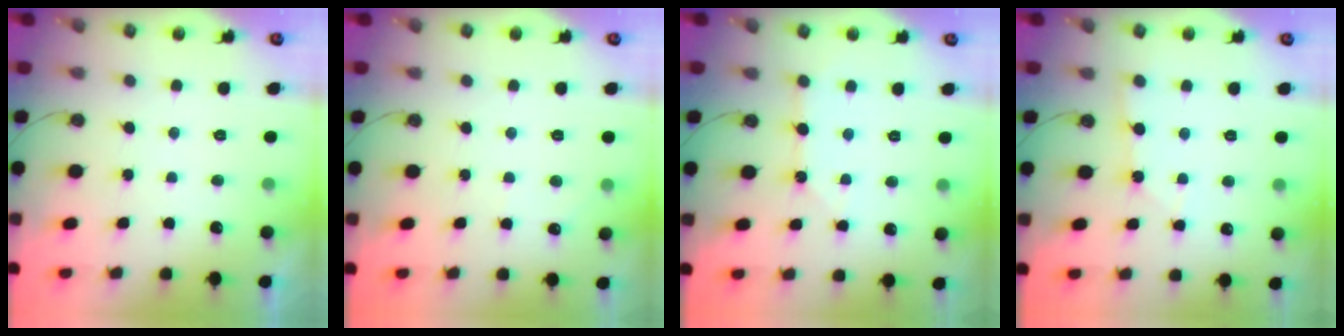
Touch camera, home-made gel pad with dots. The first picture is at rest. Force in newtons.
{"total": 2.7, "press": 2.6, "slide": 0.4}
{"total": 3.9, "press": 3.8, "slide": 0.4}
{"total": 1.9, "press": 1.9, "slide": 0.2}